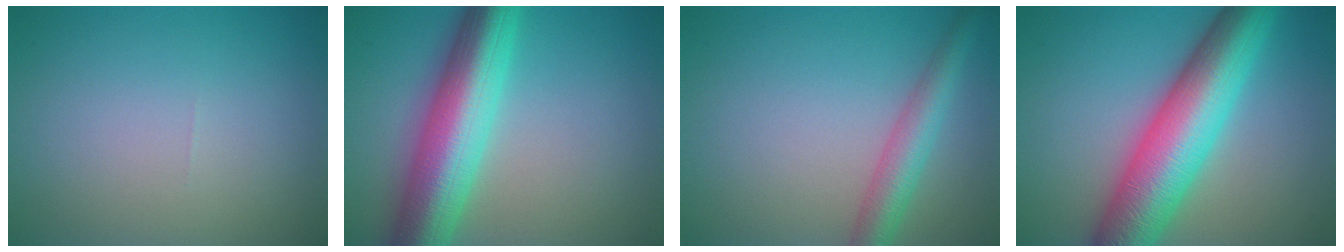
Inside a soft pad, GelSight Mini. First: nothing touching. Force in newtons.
{"total": 10.2, "press": 10.2, "slide": 0.4}
{"total": 3.9, "press": 3.9, "slide": 0.1}
{"total": 11.3, "press": 11.3, "slide": 0.2}